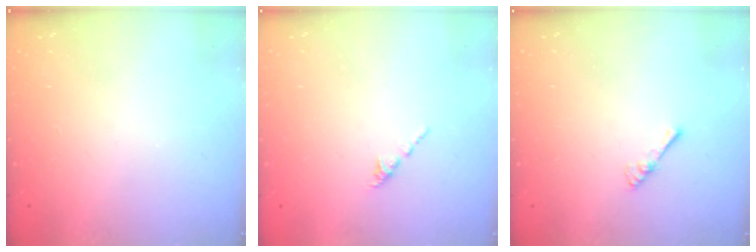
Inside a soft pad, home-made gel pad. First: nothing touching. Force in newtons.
{"total": 1.6, "press": 1.5, "slide": 0.6}
{"total": 2.4, "press": 2.4, "slide": 0.5}